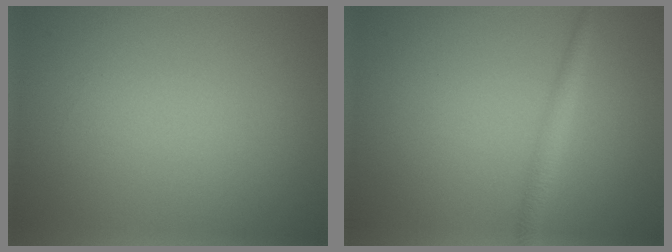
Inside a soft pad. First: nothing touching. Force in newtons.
{"total": 1.7, "press": 1.7, "slide": 0.0}